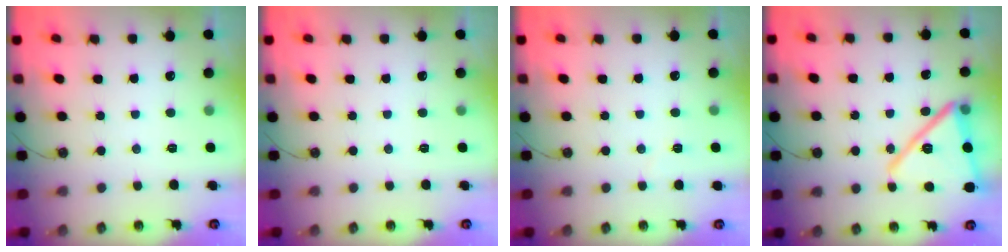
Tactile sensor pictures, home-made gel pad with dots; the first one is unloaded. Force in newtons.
{"total": 0.0}
{"total": 3.6, "press": 2.7, "slide": 2.4}
{"total": 17.9, "press": 16.8, "slide": 6.2}